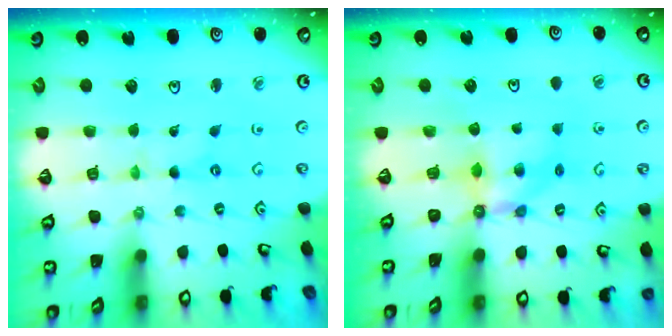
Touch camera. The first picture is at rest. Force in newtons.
{"total": 5.6, "press": 5.6, "slide": 0.4}